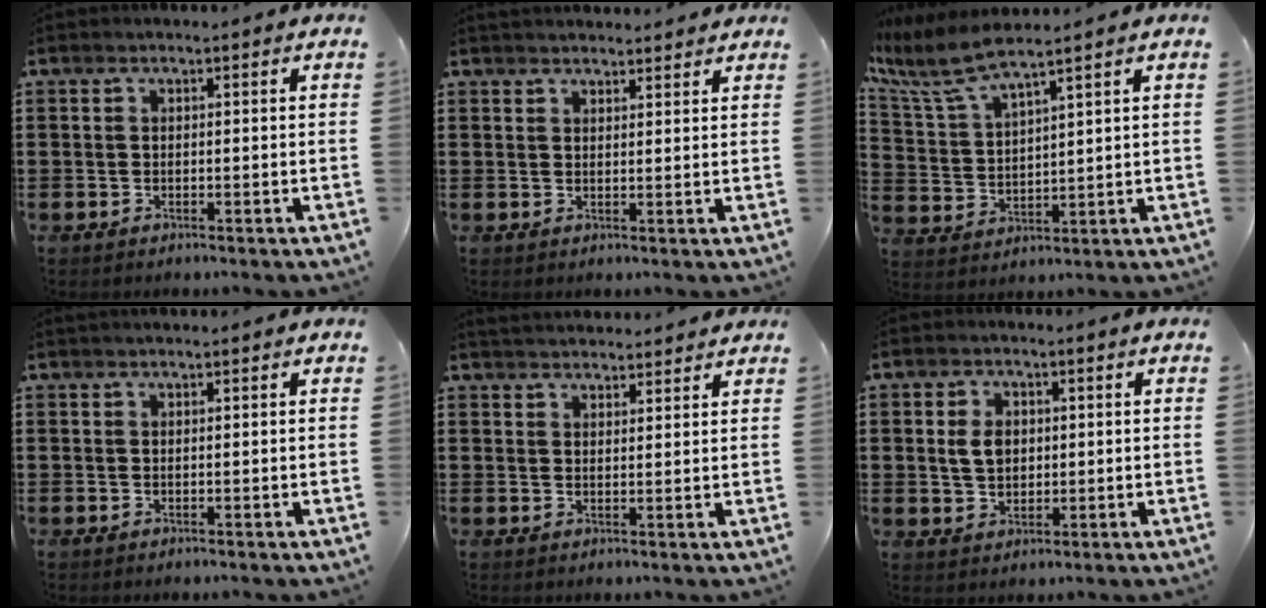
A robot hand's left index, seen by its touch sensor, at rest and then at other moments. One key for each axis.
{"total": 2.0, "fx": 2.0, "fy": 0.2, "fz": -0.1, "tx": -0.003, "ty": 0.000, "tz": 0.039}
{"total": 6.9, "fx": 5.6, "fy": 1.0, "fz": 3.9, "tx": -0.107, "ty": -0.029, "tz": 0.094}
{"total": 0.6, "fx": 0.5, "fy": 0.0, "fz": 0.2, "tx": -0.006, "ty": -0.001, "tz": 0.011}
{"total": 2.7, "fx": 2.7, "fy": 0.2, "fz": -0.2, "tx": -0.005, "ty": -0.005, "tz": 0.052}
{"total": 4.1, "fx": 0.7, "fy": 2.9, "fz": 2.8, "tx": -0.055, "ty": 0.007, "tz": 0.009}